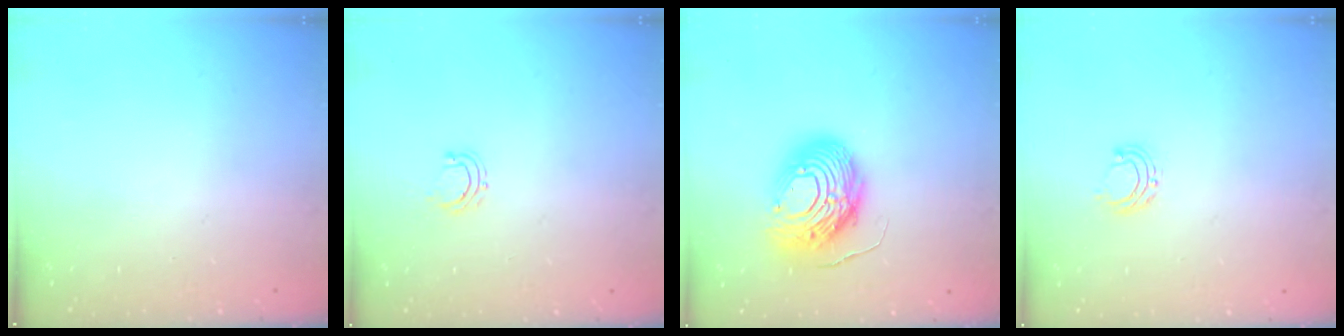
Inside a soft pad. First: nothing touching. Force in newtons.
{"total": 5.3, "press": 5.2, "slide": 0.6}
{"total": 14.3, "press": 14.3, "slide": 1.4}
{"total": 5.9, "press": 5.9, "slide": 0.5}